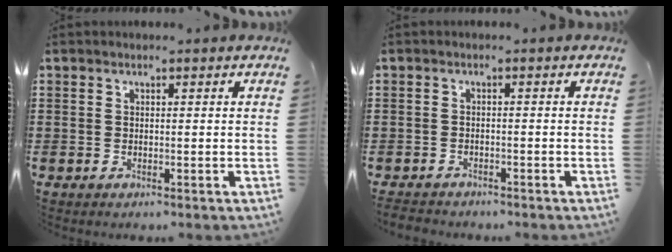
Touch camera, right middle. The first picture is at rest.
{"total": 1.8, "force": [-1.7, 0.4, 0.0], "torque": [-0.006, -0.003, -0.038]}